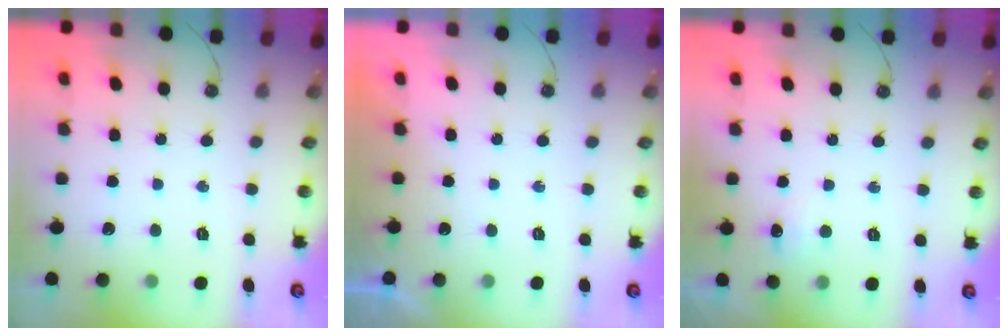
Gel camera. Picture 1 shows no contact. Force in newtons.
{"total": 0.0}
{"total": 5.6, "press": 5.6, "slide": 0.8}